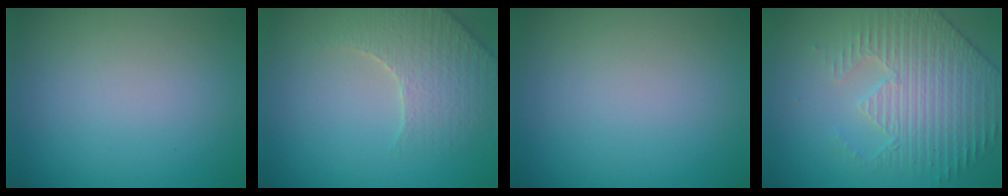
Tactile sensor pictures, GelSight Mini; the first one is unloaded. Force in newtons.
{"total": 4.4, "press": 4.2, "slide": 1.1}
{"total": 0.0}
{"total": 4.2, "press": 4.0, "slide": 1.2}